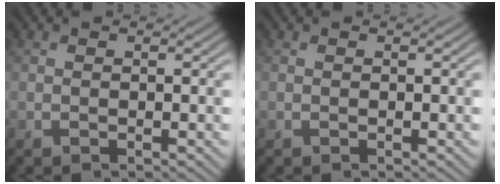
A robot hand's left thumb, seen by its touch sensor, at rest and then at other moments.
{"total": 0.0}